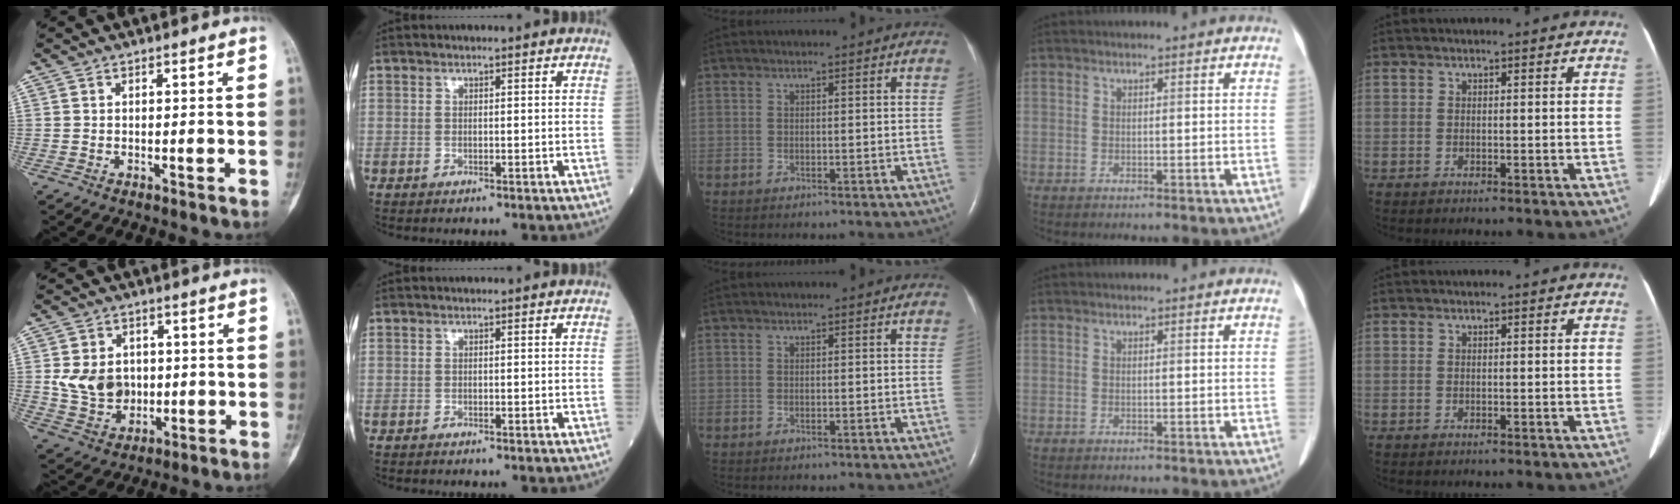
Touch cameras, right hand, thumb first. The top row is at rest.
{"thumb": {"total": 9.7, "force": [0.3, 8.1, 5.4], "torque": [-0.062, -0.004, 0.015]}}